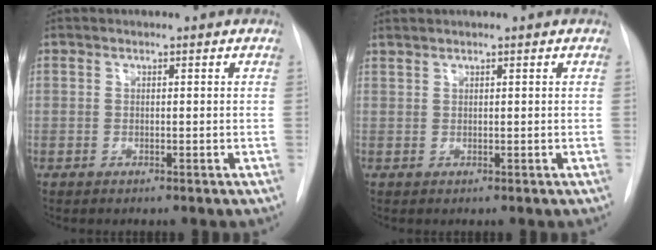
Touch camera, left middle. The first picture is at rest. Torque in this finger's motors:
{"motor_torque": [0.34, -0.74, 0.03, 0.01]}